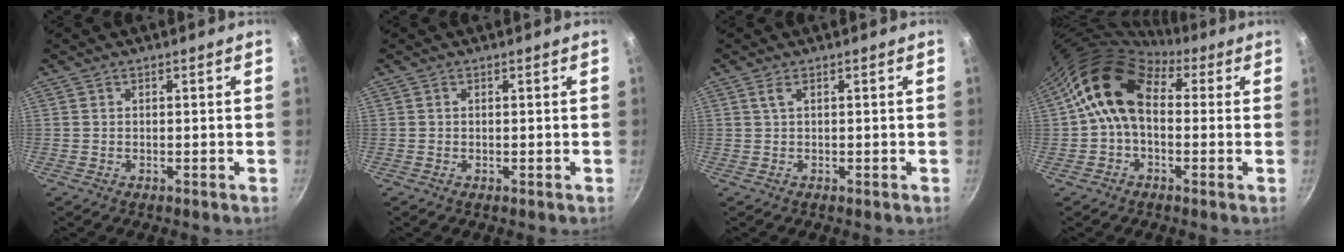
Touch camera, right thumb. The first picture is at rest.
{"total": 0.0}
{"total": 1.1, "force": [0.2, 0.1, 1.1], "torque": [-0.019, 0.000, 0.004]}
{"total": 12.2, "force": [1.7, 8.6, 8.5], "torque": [-0.132, 0.023, 0.007]}